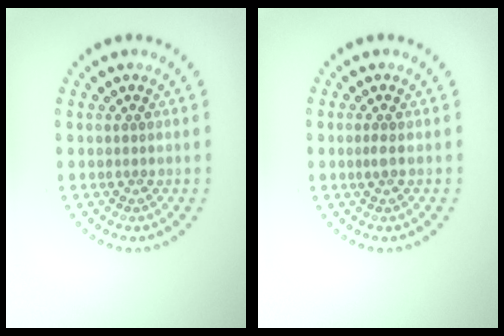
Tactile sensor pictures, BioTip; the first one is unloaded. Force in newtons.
{"total": 0.7, "press": 0.6, "slide": 0.3}